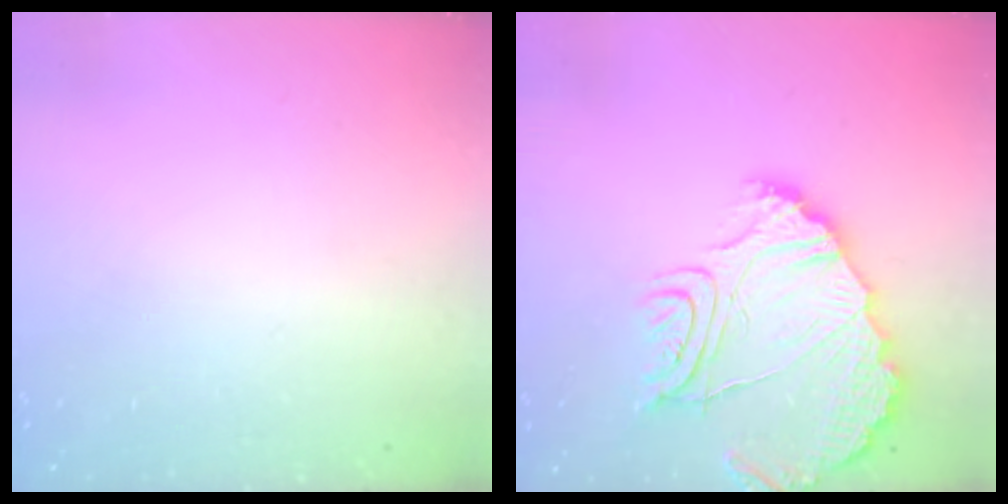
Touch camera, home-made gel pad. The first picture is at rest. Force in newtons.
{"total": 15.7, "press": 15.6, "slide": 1.7}